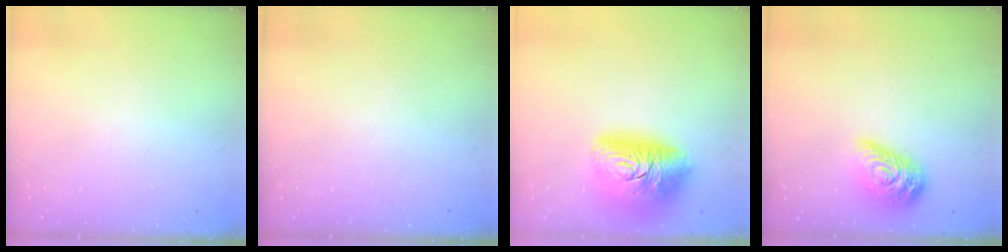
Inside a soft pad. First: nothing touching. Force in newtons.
{"total": 0.0}
{"total": 20.4, "press": 20.4, "slide": 1.6}
{"total": 13.8, "press": 13.8, "slide": 0.7}